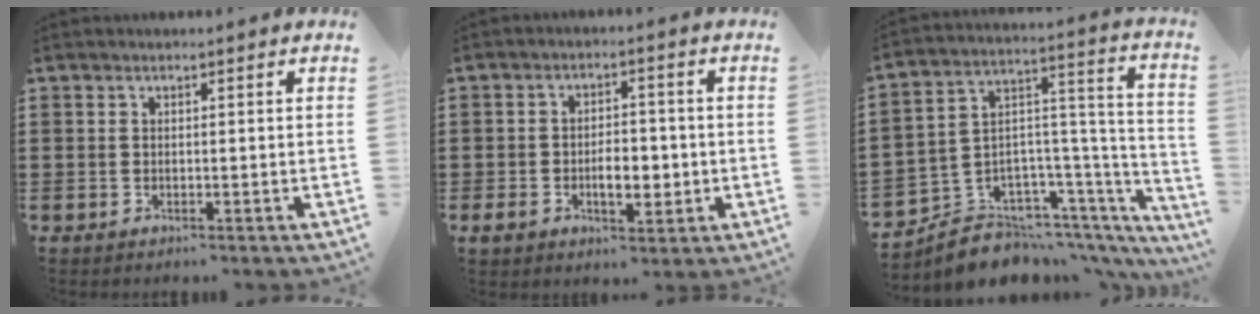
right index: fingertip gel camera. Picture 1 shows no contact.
{"total": 6.1, "force": [-1.4, 3.5, 4.8], "torque": [-0.082, 0.004, -0.026]}
{"total": 5.6, "force": [-4.4, 3.5, 0.4], "torque": [-0.019, -0.014, -0.078]}